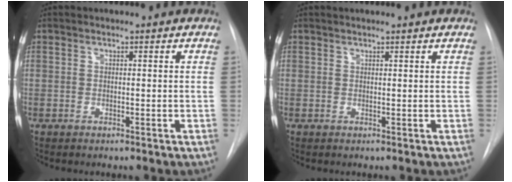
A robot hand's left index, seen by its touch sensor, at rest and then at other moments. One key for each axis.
{"total": 1.3, "fx": 1.1, "fy": -0.1, "fz": 0.6, "tx": -0.008, "ty": 0.009, "tz": 0.016}